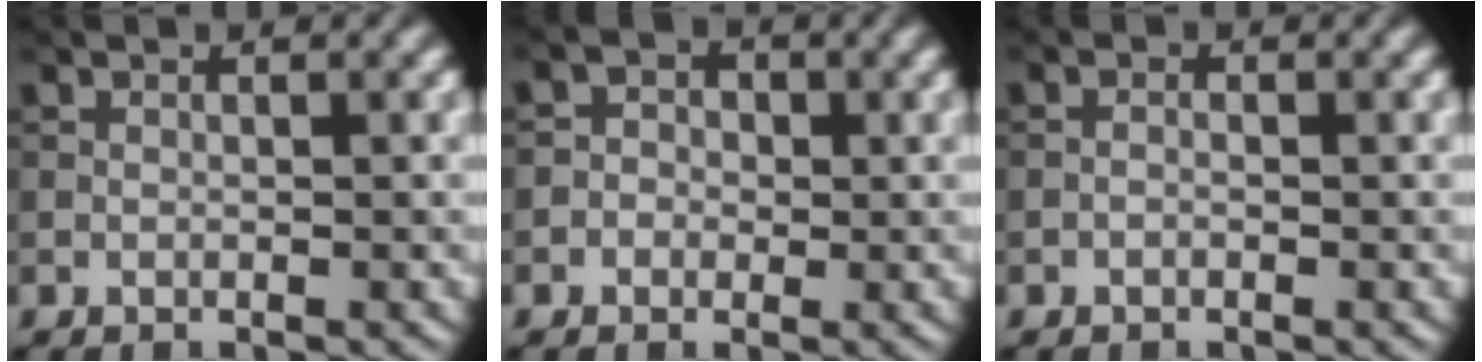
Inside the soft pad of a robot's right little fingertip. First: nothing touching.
{"total": 2.2, "force": [-0.1, 2.1, 0.8], "torque": [0.007, 0.002, -0.027]}
{"total": 0.5, "force": [-0.3, 0.3, 0.4], "torque": [-0.007, -0.002, -0.010]}